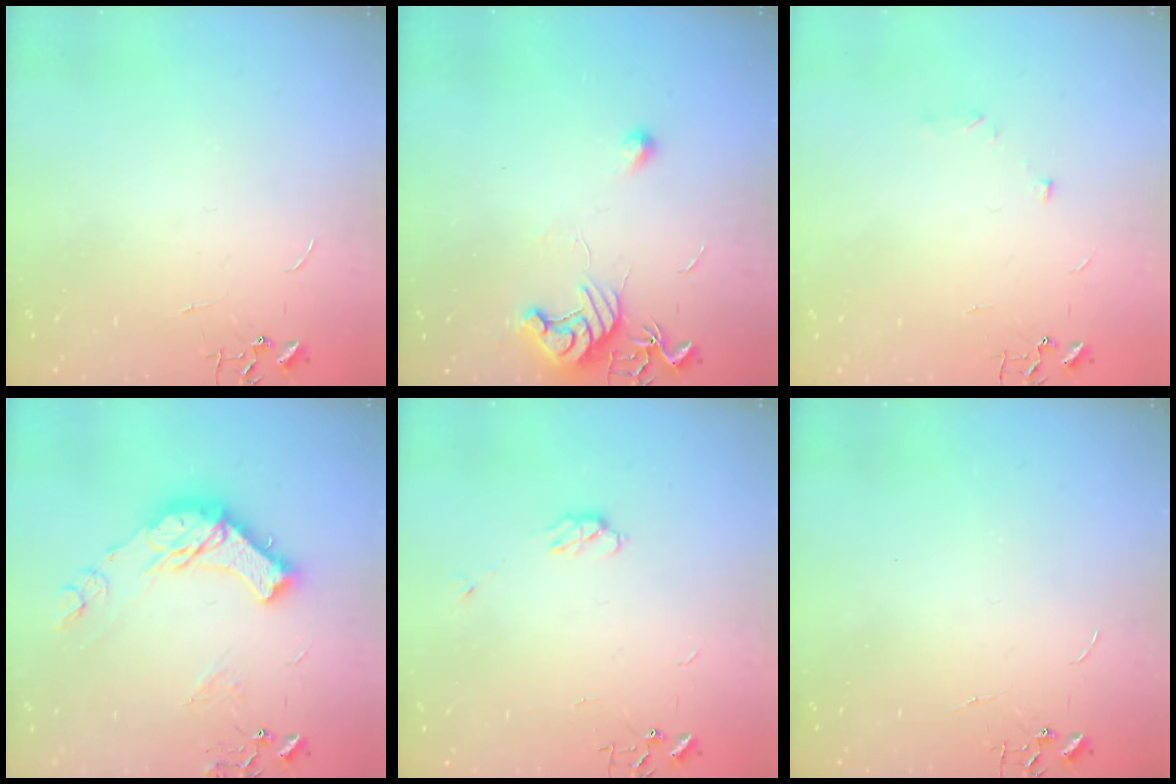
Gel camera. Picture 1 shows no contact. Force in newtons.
{"total": 11.2, "press": 11.2, "slide": 0.3}
{"total": 5.6, "press": 5.6, "slide": 0.7}
{"total": 18.6, "press": 18.5, "slide": 1.5}
{"total": 4.2, "press": 4.1, "slide": 1.0}
{"total": 0.0}